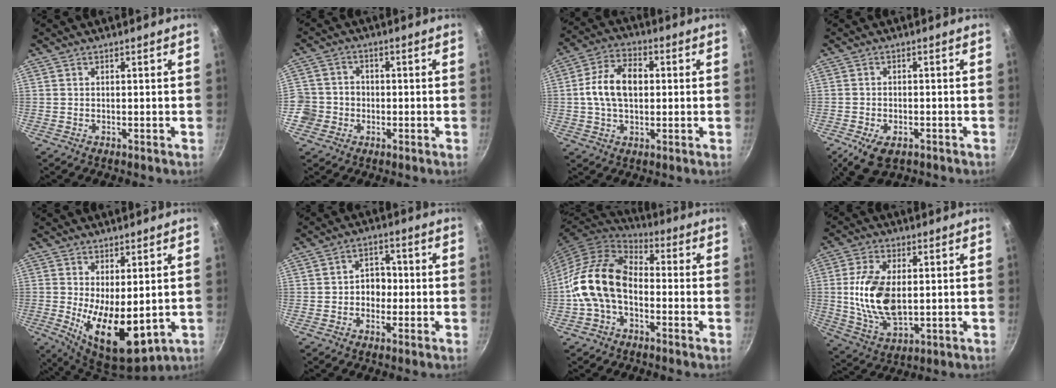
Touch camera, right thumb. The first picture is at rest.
{"total": 6.8, "force": [-2.0, 6.2, 1.8], "torque": [-0.005, 0.023, -0.044]}
{"total": 11.2, "force": [0.8, 7.3, 8.5], "torque": [-0.133, 0.024, 0.004]}
{"total": 6.8, "force": [-3.2, 3.8, 4.5], "torque": [-0.078, 0.004, -0.049]}
{"total": 12.7, "force": [-0.7, 6.0, 11.1], "torque": [-0.162, -0.028, 0.003]}
{"total": 5.0, "force": [-0.7, 4.2, 2.7], "torque": [-0.001, 0.015, -0.014]}
{"total": 14.5, "force": [-2.4, 9.7, 10.5], "torque": [-0.172, 0.040, -0.062]}
{"total": 13.6, "force": [0.9, 7.6, 11.3], "torque": [-0.211, -0.006, 0.023]}